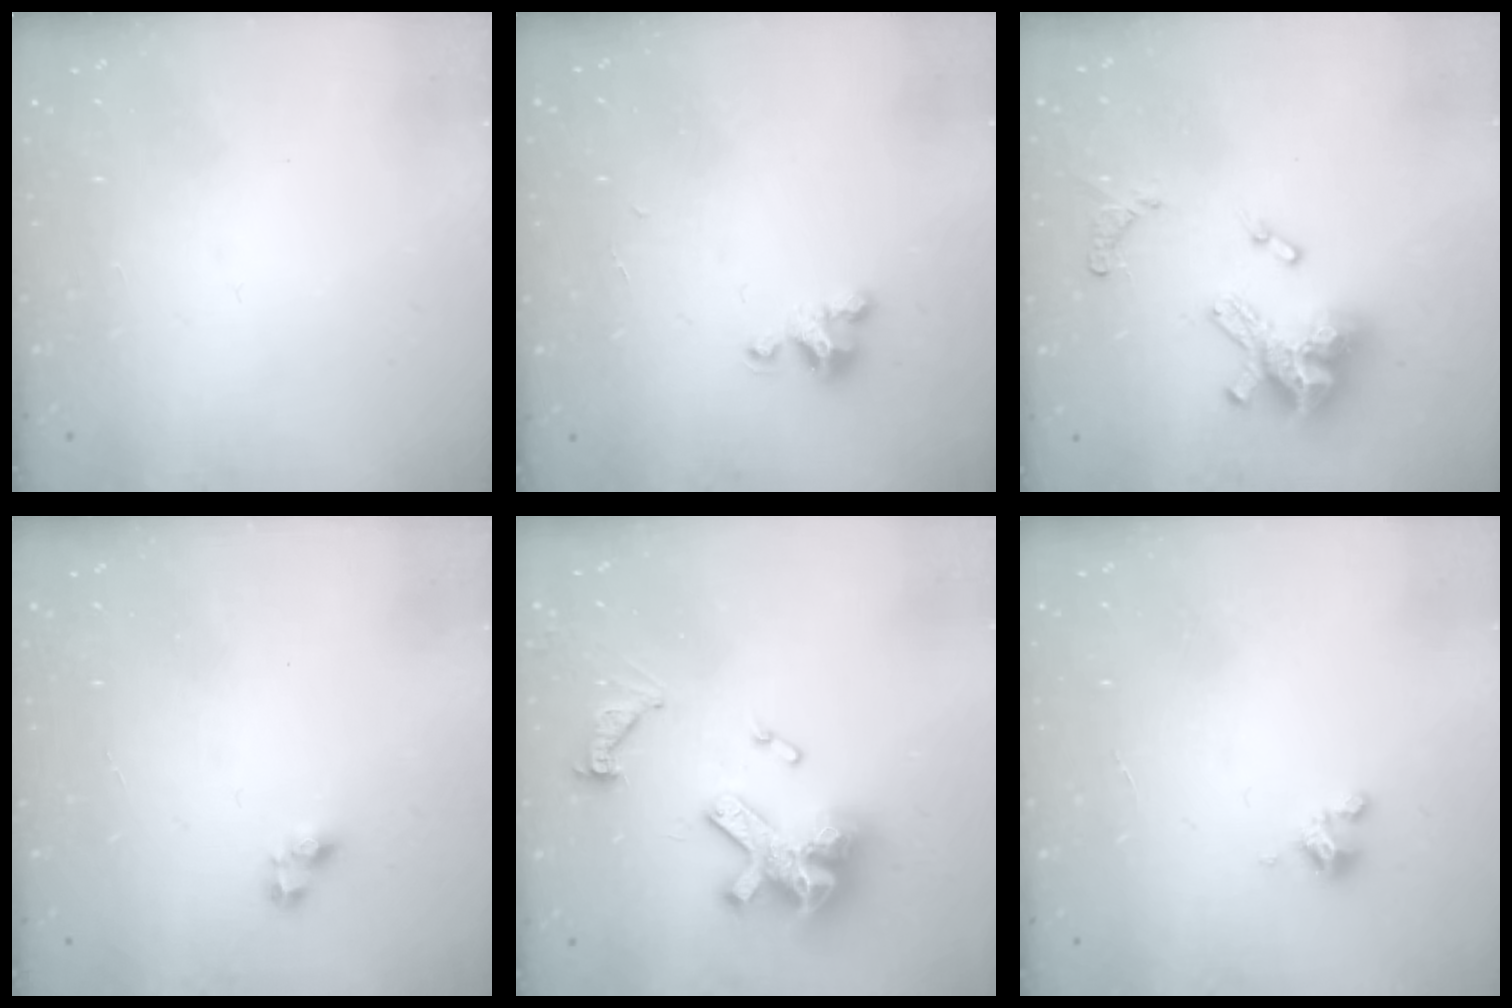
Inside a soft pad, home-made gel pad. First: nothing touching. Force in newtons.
{"total": 3.0, "press": 3.0, "slide": 0.3}
{"total": 15.0, "press": 14.9, "slide": 1.9}
{"total": 3.5, "press": 3.5, "slide": 0.1}
{"total": 15.7, "press": 15.7, "slide": 1.5}
{"total": 1.2, "press": 1.2, "slide": 0.2}